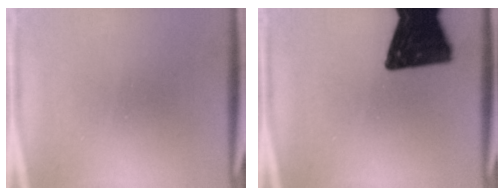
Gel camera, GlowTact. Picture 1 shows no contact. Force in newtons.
{"total": 19.5}